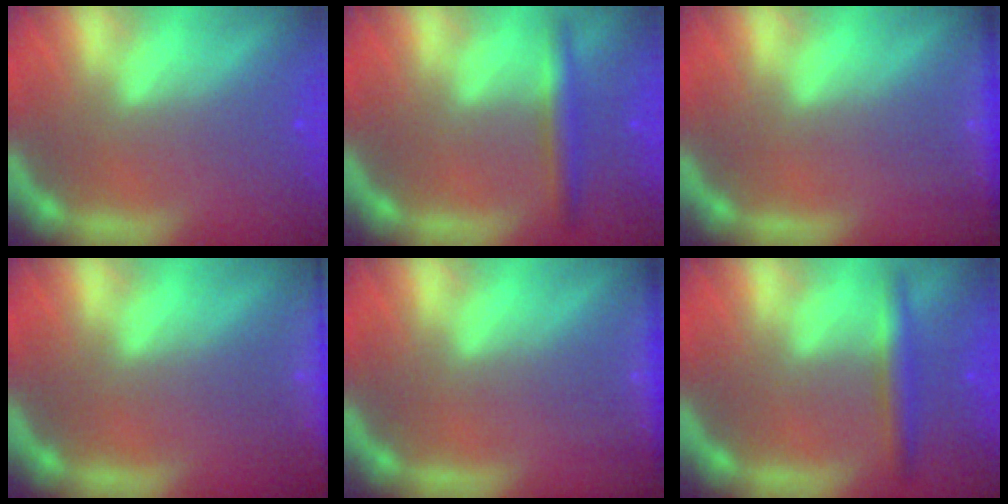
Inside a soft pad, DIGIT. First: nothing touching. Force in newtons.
{"total": 3.0}
{"total": 3.0}
{"total": 7.0}
{"total": 3.0}
{"total": 3.0}